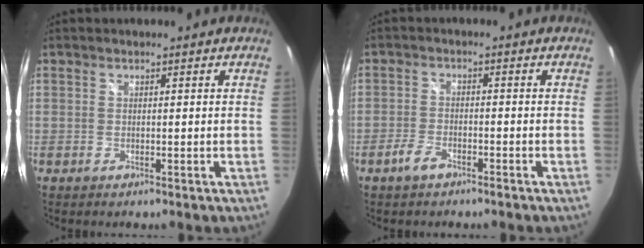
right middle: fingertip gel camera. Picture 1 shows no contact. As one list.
[{"total": 3.4, "force": [-2.5, 1.3, 1.9], "torque": [-0.056, 0.002, -0.050]}]